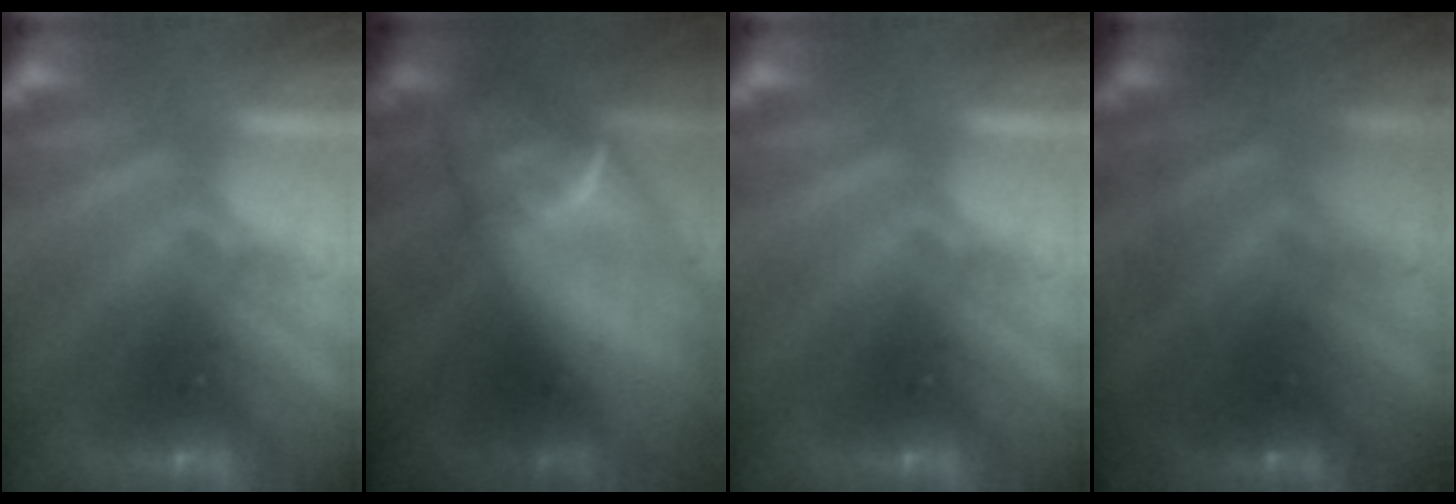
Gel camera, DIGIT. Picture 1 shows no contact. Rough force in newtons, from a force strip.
{"total": 9.4}
{"total": 0.0}
{"total": 6.9}